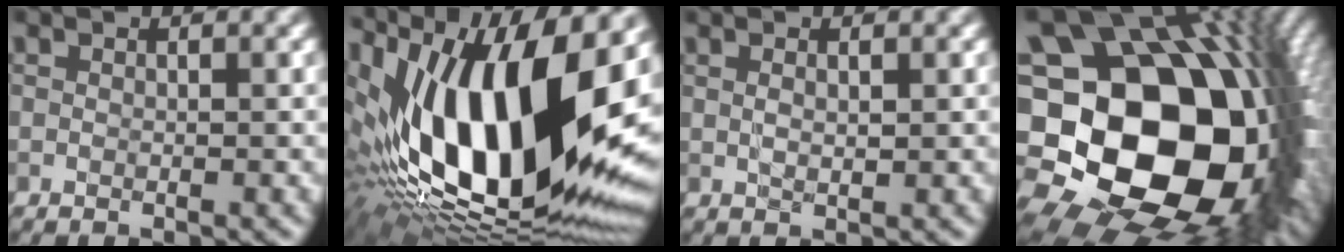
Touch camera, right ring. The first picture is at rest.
{"total": 20.1, "force": [1.3, 9.5, 17.7], "torque": [-0.316, 0.001, 0.010]}
{"total": 1.1, "force": [0.3, 0.3, 1.0], "torque": [-0.024, 0.000, 0.011]}
{"total": 22.2, "force": [-3.4, 16.4, 14.6], "torque": [-0.286, -0.027, -0.045]}